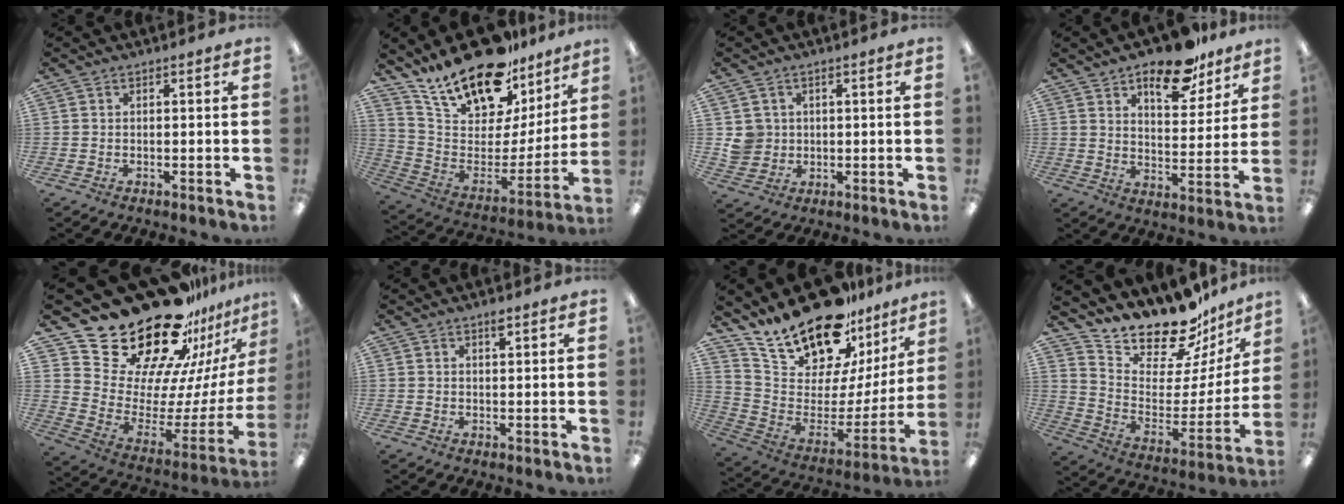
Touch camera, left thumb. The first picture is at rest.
{"total": 21.4, "force": [17.9, 8.1, 8.4], "torque": [-0.163, -0.132, 0.319]}
{"total": 5.0, "force": [0.9, 4.8, 0.8], "torque": [-0.011, 0.006, 0.019]}
{"total": 14.7, "force": [10.5, 6.3, 8.1], "torque": [-0.107, -0.057, 0.176]}
{"total": 30.2, "force": [22.8, 14.3, 13.6], "torque": [-0.205, -0.184, 0.433]}
{"total": 1.9, "force": [1.4, 0.5, 1.2], "torque": [-0.018, -0.002, 0.022]}
{"total": 21.1, "force": [18.8, 6.4, 6.9], "torque": [-0.145, -0.153, 0.335]}
{"total": 18.9, "force": [17.4, 5.8, 4.6], "torque": [-0.075, -0.156, 0.302]}